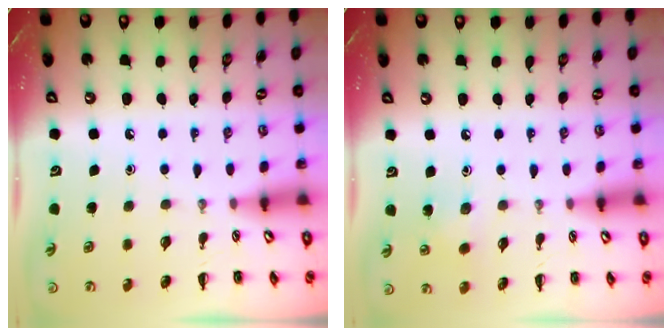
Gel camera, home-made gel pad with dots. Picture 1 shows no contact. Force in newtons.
{"total": 4.3, "press": 4.1, "slide": 1.2}